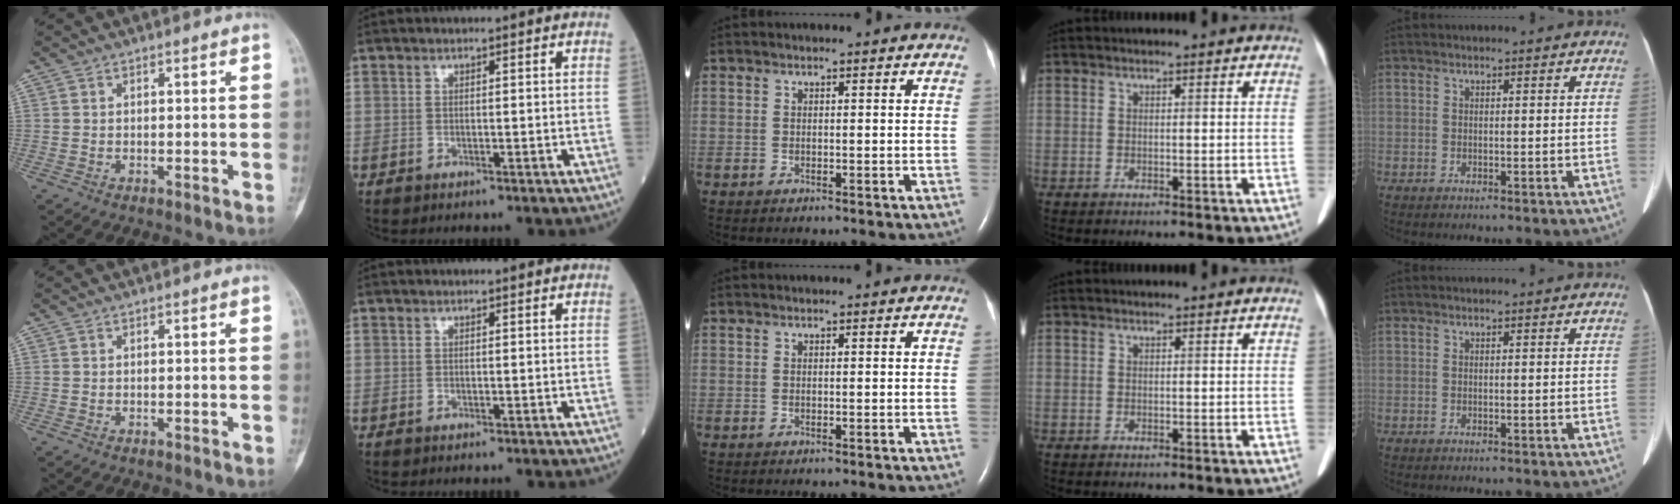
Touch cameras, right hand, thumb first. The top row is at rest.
{}